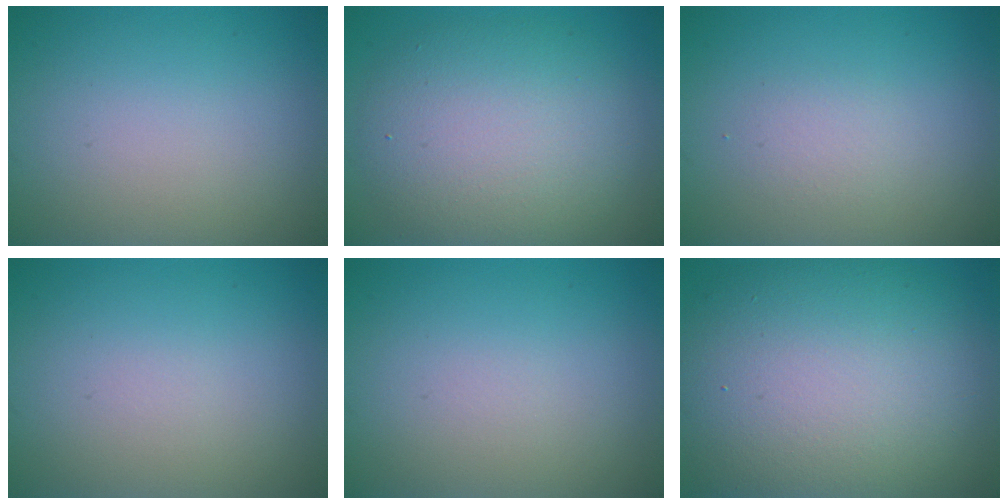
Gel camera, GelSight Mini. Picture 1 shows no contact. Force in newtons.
{"total": 9.0, "press": 9.0, "slide": 0.2}
{"total": 1.3, "press": 1.3, "slide": 0.1}
{"total": 0.0}
{"total": 0.0}
{"total": 13.9, "press": 13.9, "slide": 0.7}